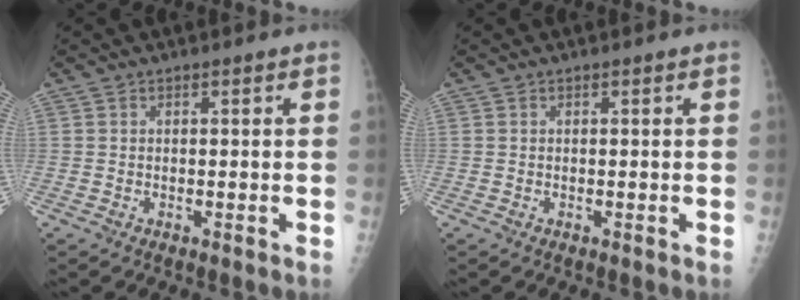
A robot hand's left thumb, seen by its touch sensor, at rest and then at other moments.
{"total": 0.0}